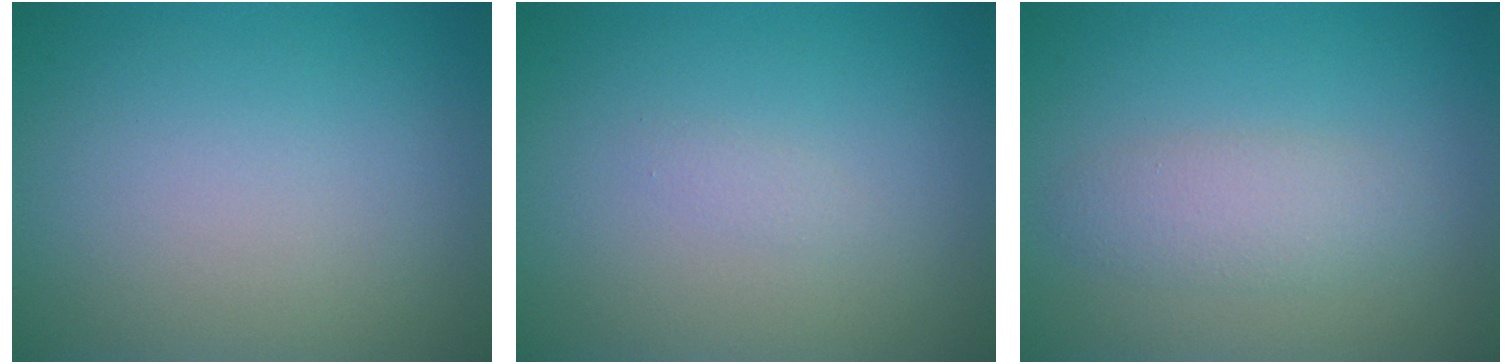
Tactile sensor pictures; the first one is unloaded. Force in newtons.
{"total": 0.6, "press": 0.6, "slide": 0.0}
{"total": 2.6, "press": 2.6, "slide": 0.0}